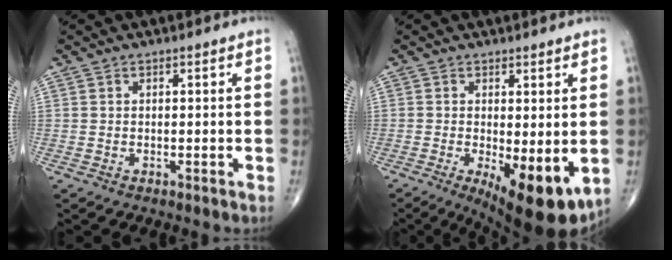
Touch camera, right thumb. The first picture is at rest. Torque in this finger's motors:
{"motor_torque": [-0.06, 0.80, 0.21, -0.18, 0.09]}